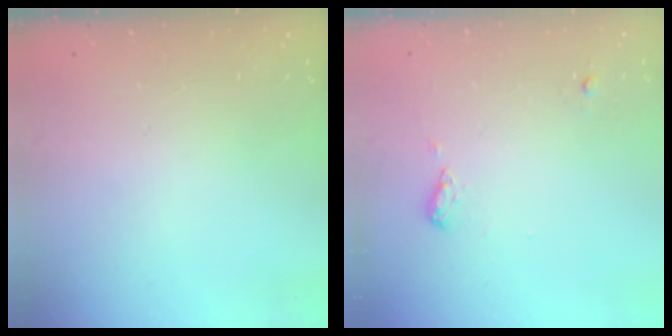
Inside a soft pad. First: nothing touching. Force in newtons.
{"total": 7.0, "press": 6.3, "slide": 2.9}